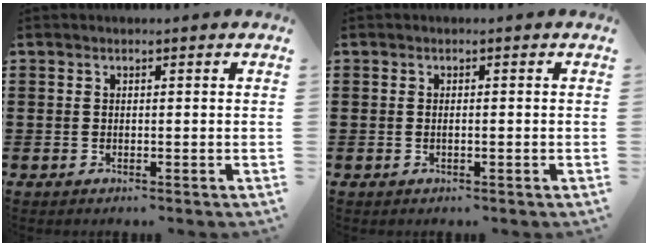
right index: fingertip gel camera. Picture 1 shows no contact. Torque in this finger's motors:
{"motor_torque": [-0.28, 0.35, 0.02, 0.00]}